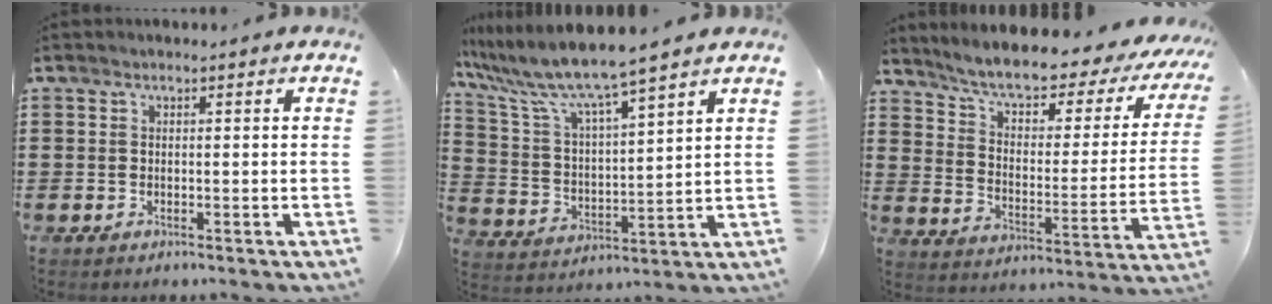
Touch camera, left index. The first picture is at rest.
{"total": 7.6, "force": [6.6, -0.3, 3.8], "torque": [-0.104, -0.040, 0.106]}
{"total": 6.0, "force": [5.1, 0.7, 3.0], "torque": [-0.074, -0.040, 0.078]}